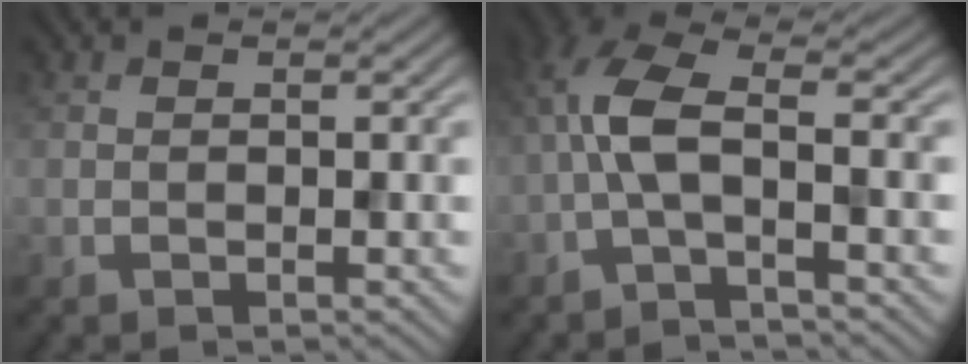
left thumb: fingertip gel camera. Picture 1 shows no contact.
{"total": 5.4, "force": [-1.7, 1.6, 4.9], "torque": [-0.111, 0.012, -0.047]}